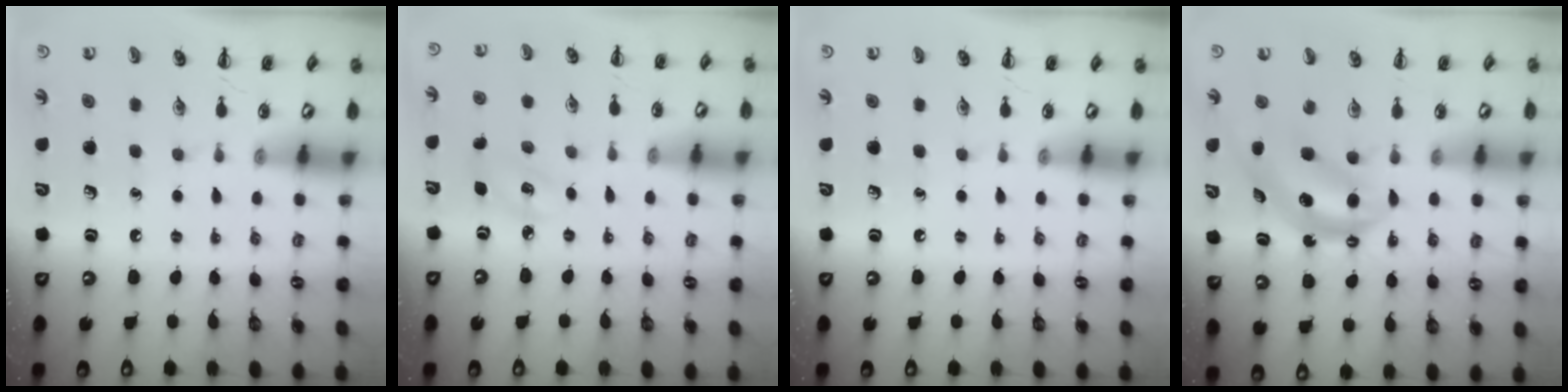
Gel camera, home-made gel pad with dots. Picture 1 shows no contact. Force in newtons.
{"total": 5.4, "press": 5.1, "slide": 1.6}
{"total": 0.0}
{"total": 6.2, "press": 6.2, "slide": 0.4}